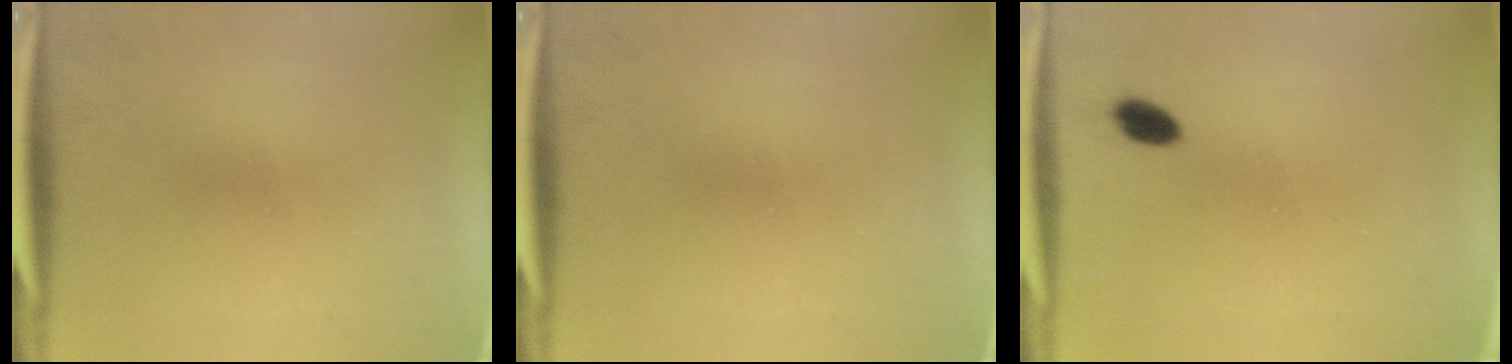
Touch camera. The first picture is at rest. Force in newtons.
{"total": 0.0}
{"total": 2.9}